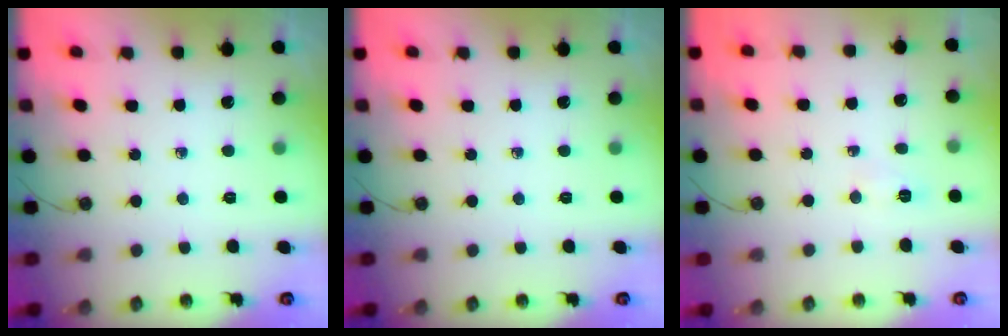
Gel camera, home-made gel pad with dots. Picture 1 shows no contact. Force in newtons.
{"total": 0.0}
{"total": 2.8, "press": 2.5, "slide": 1.2}